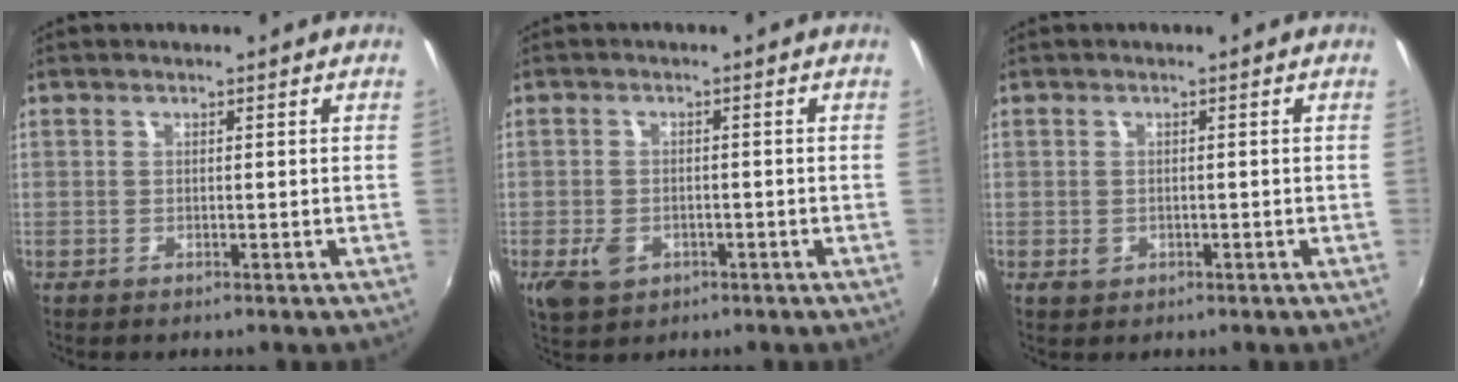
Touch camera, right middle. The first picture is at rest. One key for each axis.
{"total": 5.1, "fx": -2.2, "fy": 3.7, "fz": 2.7, "tx": -0.063, "ty": -0.006, "tz": -0.032}
{"total": 1.6, "fx": -0.5, "fy": 1.4, "fz": 0.7, "tx": -0.010, "ty": -0.001, "tz": -0.007}